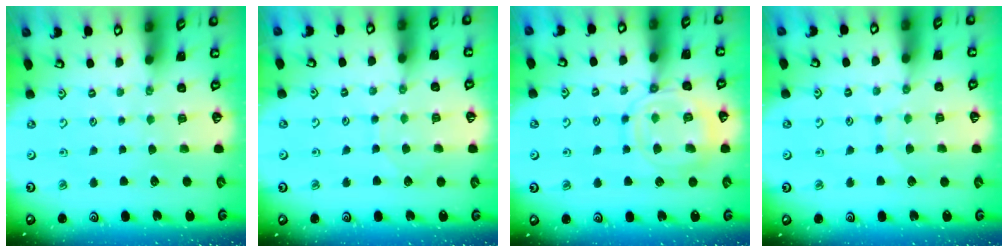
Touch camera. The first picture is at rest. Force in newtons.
{"total": 4.4, "press": 4.4, "slide": 0.4}
{"total": 12.3, "press": 12.3, "slide": 1.1}
{"total": 6.6, "press": 6.6, "slide": 0.5}